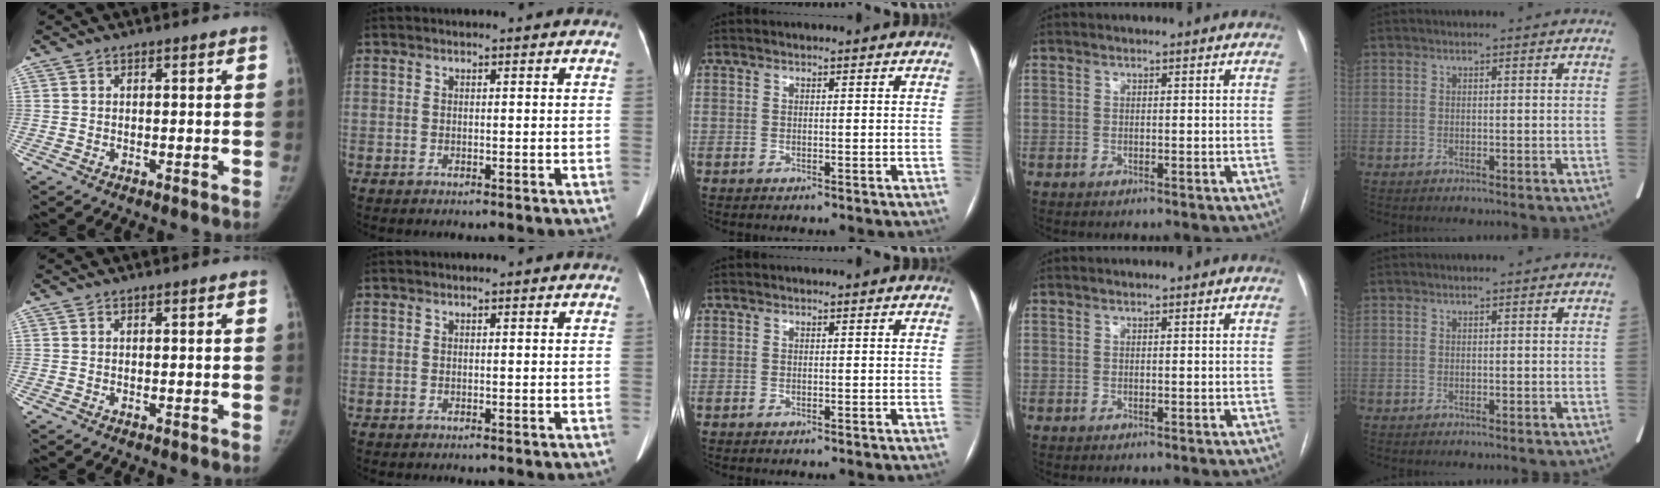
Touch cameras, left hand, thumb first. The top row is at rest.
{}